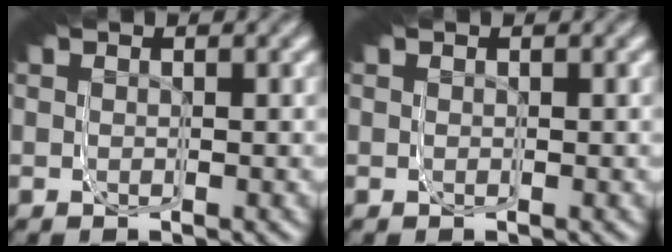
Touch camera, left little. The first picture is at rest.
{"total": 0.0}